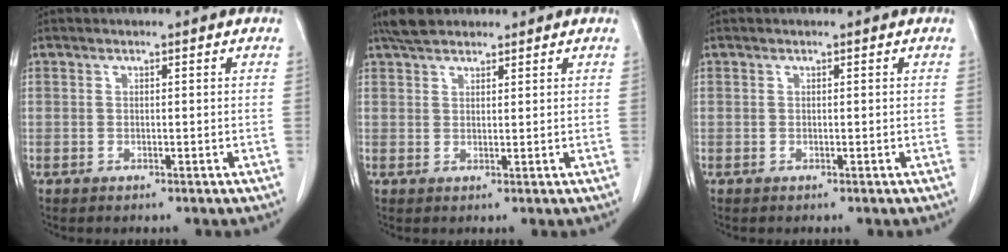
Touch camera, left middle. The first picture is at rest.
{"total": 4.4, "force": [3.7, 1.7, 1.7], "torque": [-0.038, 0.018, 0.067]}
{"total": 0.0}